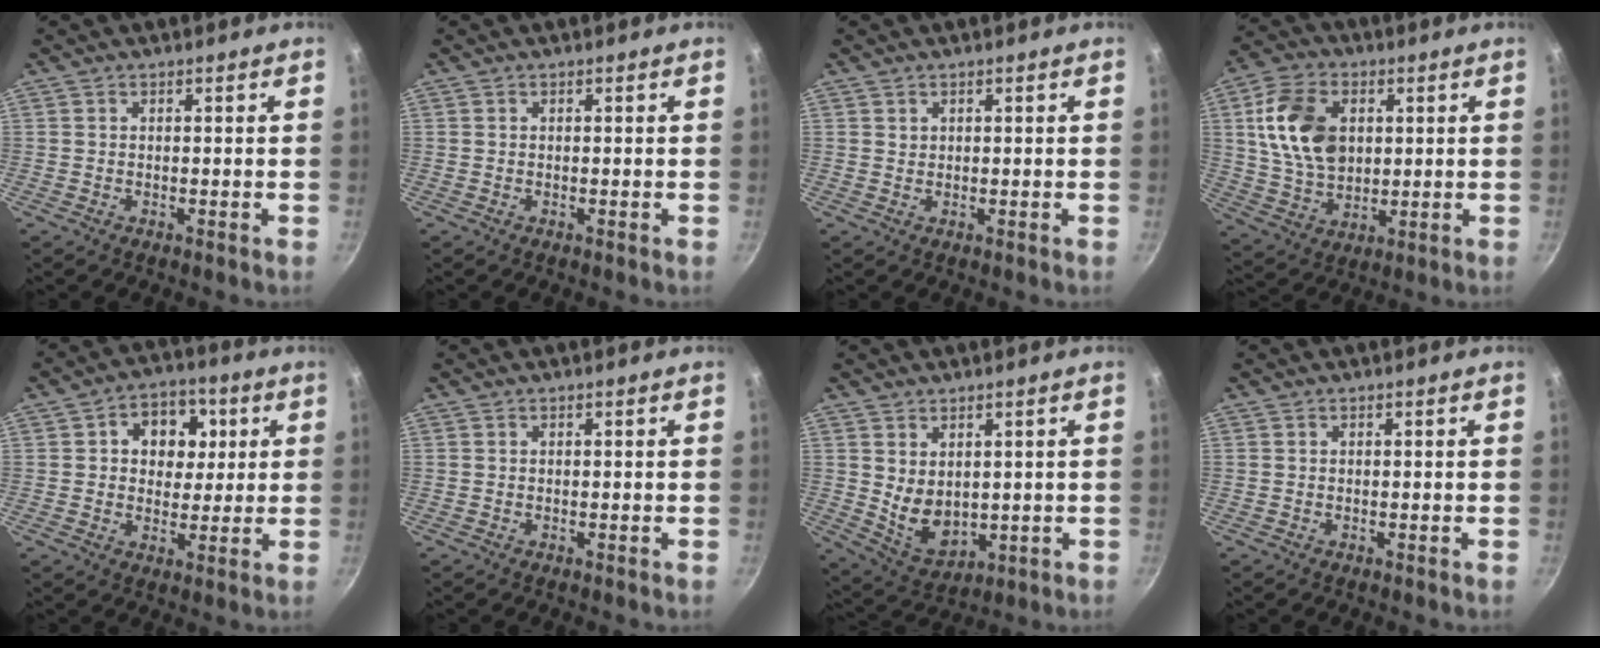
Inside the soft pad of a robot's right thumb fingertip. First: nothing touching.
{"total": 0.0}
{"total": 0.7, "force": [0.4, 0.5, 0.1], "torque": [0.000, 0.000, 0.008]}
{"total": 14.9, "force": [3.1, 10.5, 10.1], "torque": [-0.169, -0.003, 0.062]}
{"total": 9.9, "force": [2.5, 7.9, 5.5], "torque": [-0.033, -0.002, 0.027]}
{"total": 0.0}
{"total": 7.6, "force": [1.6, 5.3, 5.3], "torque": [-0.074, -0.027, 0.052]}
{"total": 0.0}